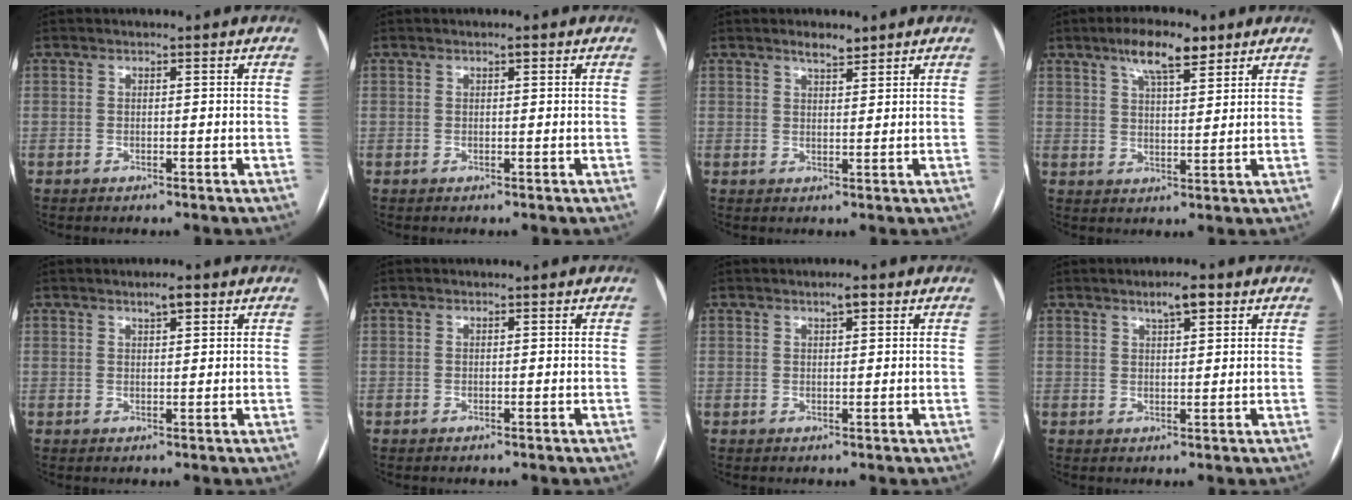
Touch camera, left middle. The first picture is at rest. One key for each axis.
{"total": 0.6, "fx": 0.3, "fy": 0.1, "fz": 0.5, "tx": -0.009, "ty": 0.001, "tz": 0.004}
{"total": 2.5, "fx": 2.1, "fy": 0.6, "fz": 1.3, "tx": -0.024, "ty": 0.002, "tz": 0.035}
{"total": 7.7, "fx": 5.1, "fy": 2.1, "fz": 5.4, "tx": -0.097, "ty": 0.012, "tz": 0.088}
{"total": 2.0, "fx": 1.3, "fy": 0.5, "fz": 1.4, "tx": -0.026, "ty": 0.003, "tz": 0.022}
{"total": 0.0}
{"total": 1.7, "fx": 1.0, "fy": 0.4, "fz": 1.3, "tx": -0.022, "ty": 0.003, "tz": 0.016}
{"total": 3.5, "fx": 2.2, "fy": 0.8, "fz": 2.6, "tx": -0.045, "ty": 0.005, "tz": 0.035}